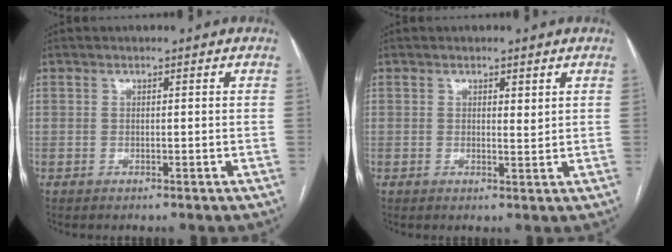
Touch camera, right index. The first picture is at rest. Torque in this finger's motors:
{"motor_torque": [-0.17, 0.15, -0.02, 0.00]}